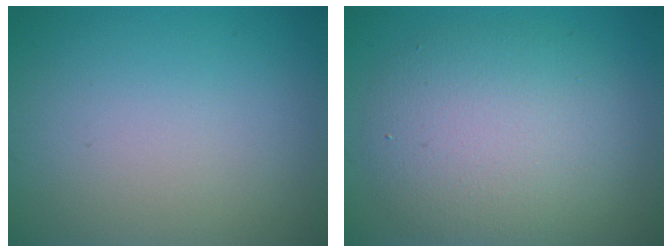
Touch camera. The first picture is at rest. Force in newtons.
{"total": 6.8, "press": 6.8, "slide": 0.3}